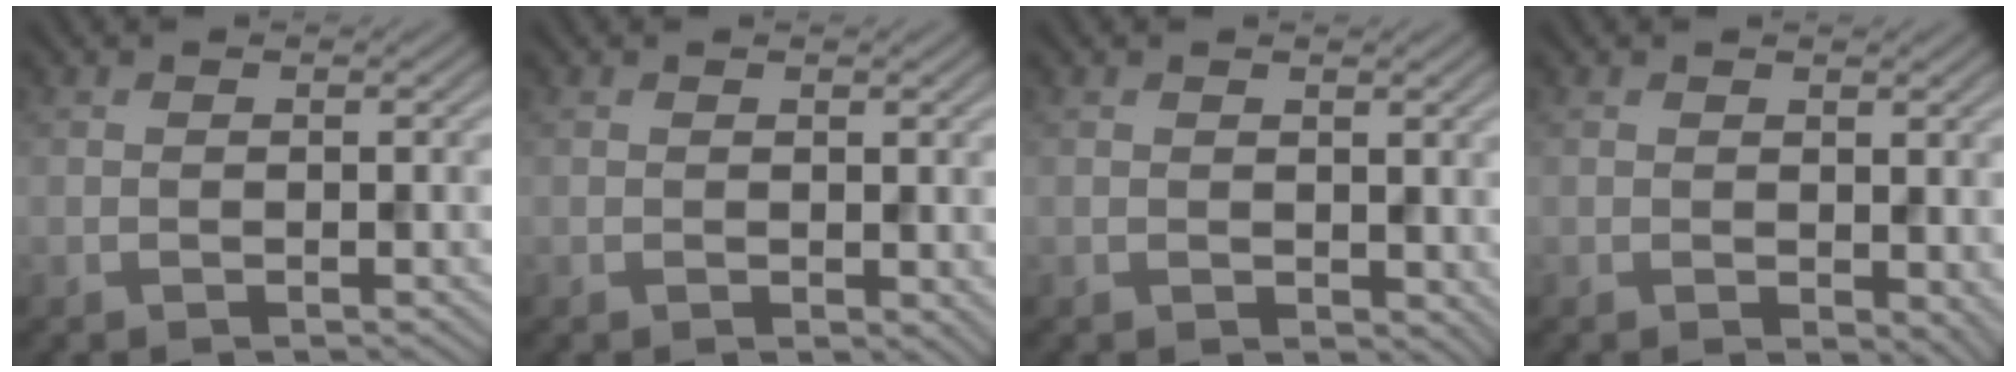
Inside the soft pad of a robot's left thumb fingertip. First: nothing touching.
{"total": 1.1, "force": [0.2, 0.8, 0.8], "torque": [-0.010, -0.004, 0.006]}
{"total": 1.7, "force": [0.7, 1.2, 0.9], "torque": [-0.016, -0.006, 0.017]}
{"total": 2.8, "force": [0.2, 1.8, 2.1], "torque": [-0.028, -0.010, 0.007]}